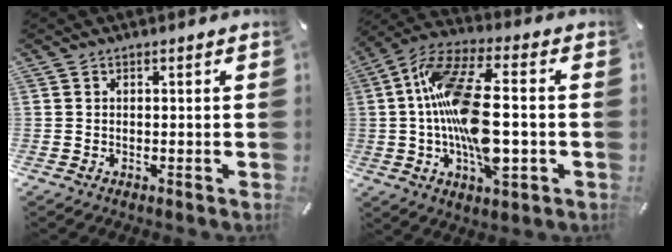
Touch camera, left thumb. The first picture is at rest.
{"total": 18.5, "force": [-1.3, 7.6, 16.8], "torque": [-0.349, -0.006, -0.027]}